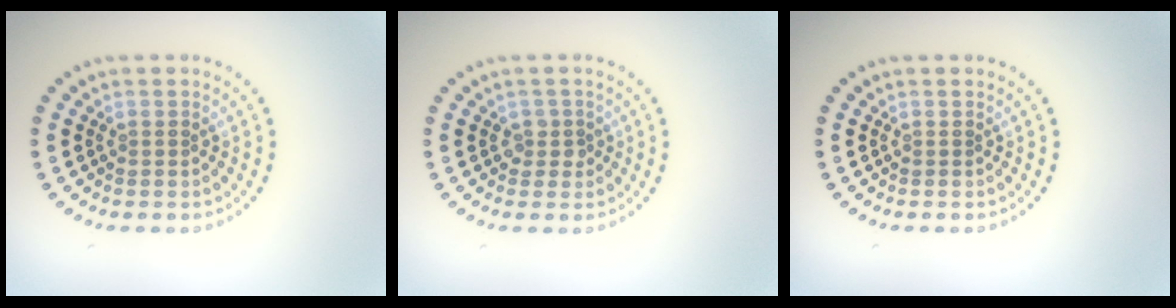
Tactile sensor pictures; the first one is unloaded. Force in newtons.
{"total": 1.1, "press": 1.0, "slide": 0.5}
{"total": 0.0}